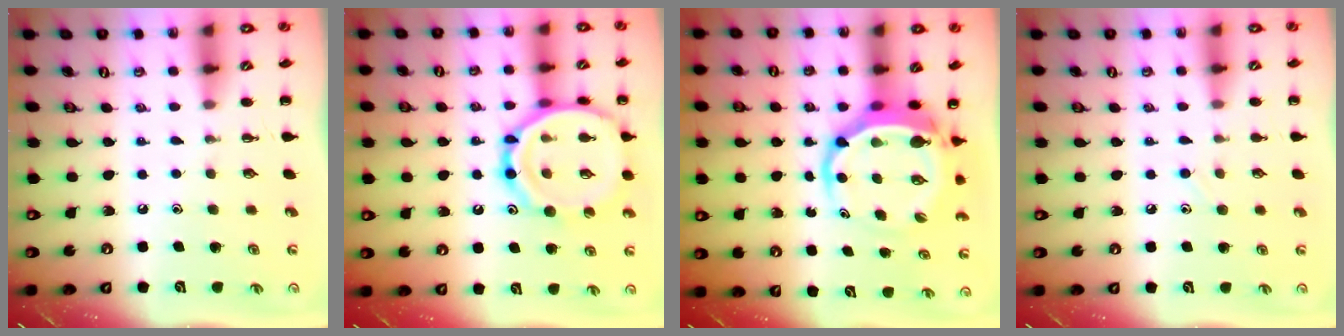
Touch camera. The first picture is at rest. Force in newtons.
{"total": 19.4, "press": 19.3, "slide": 1.6}
{"total": 8.0, "press": 7.7, "slide": 2.2}
{"total": 6.5, "press": 6.1, "slide": 2.2}